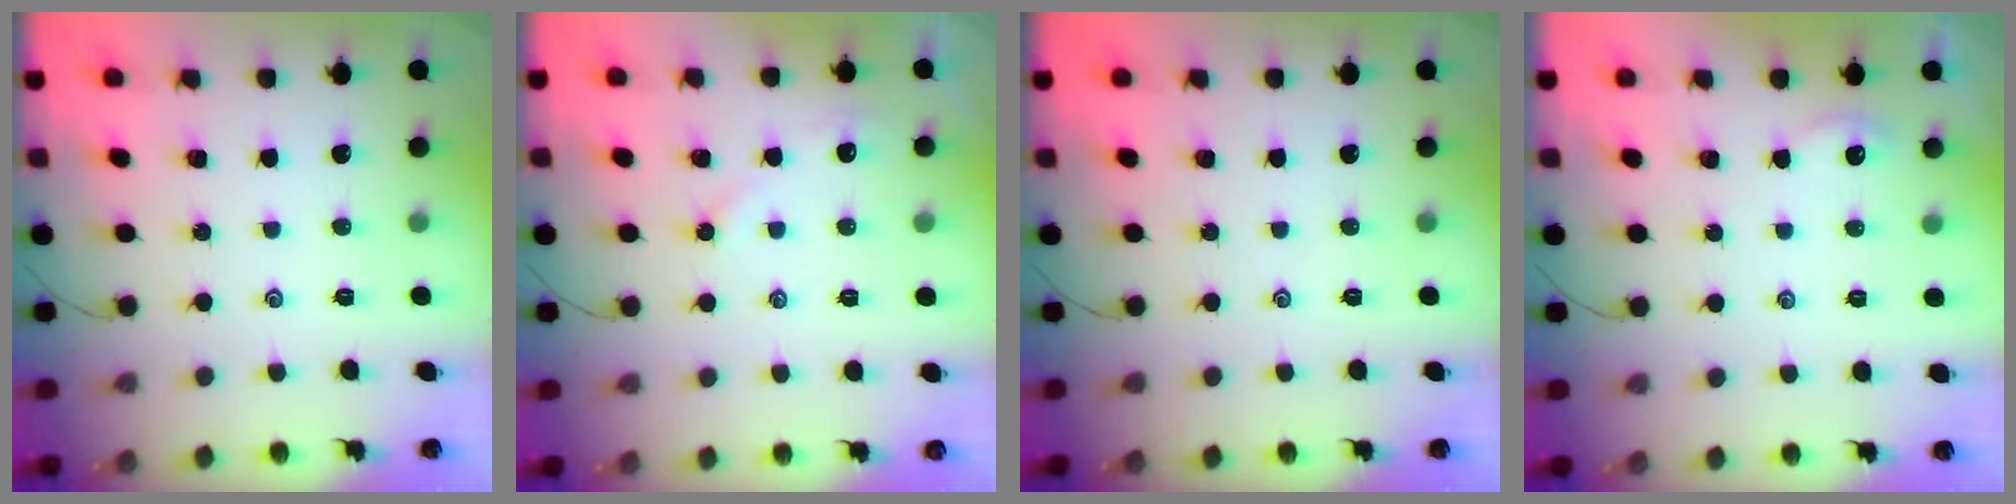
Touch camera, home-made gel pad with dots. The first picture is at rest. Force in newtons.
{"total": 2.8, "press": 2.8, "slide": 0.5}
{"total": 0.0}
{"total": 3.1, "press": 3.1, "slide": 0.3}